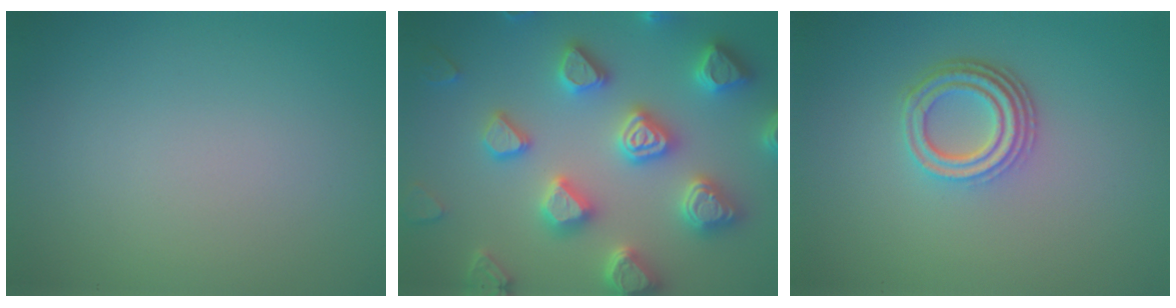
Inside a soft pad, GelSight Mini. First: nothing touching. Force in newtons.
{"total": 7.4, "press": 7.2, "slide": 1.7}
{"total": 4.0, "press": 3.0, "slide": 2.6}